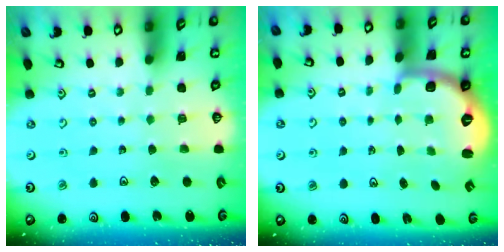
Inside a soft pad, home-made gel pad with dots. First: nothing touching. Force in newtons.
{"total": 2.7, "press": 1.7, "slide": 2.1}